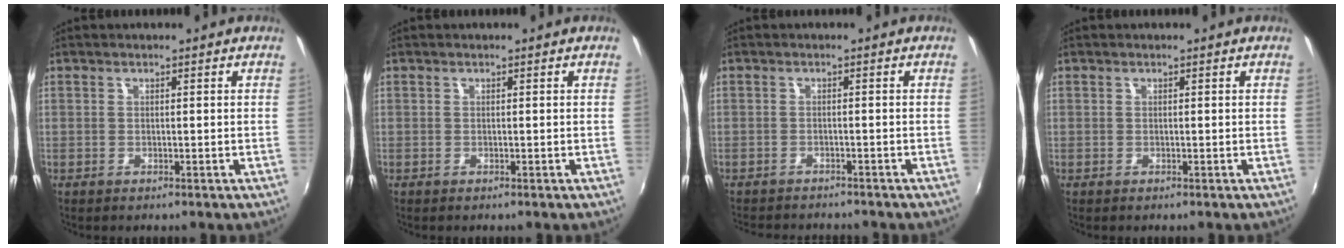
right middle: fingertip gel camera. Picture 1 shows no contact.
{"total": 0.0}
{"total": 6.5, "force": [-6.1, 1.4, 1.9], "torque": [-0.051, -0.016, -0.091]}
{"total": 0.0}